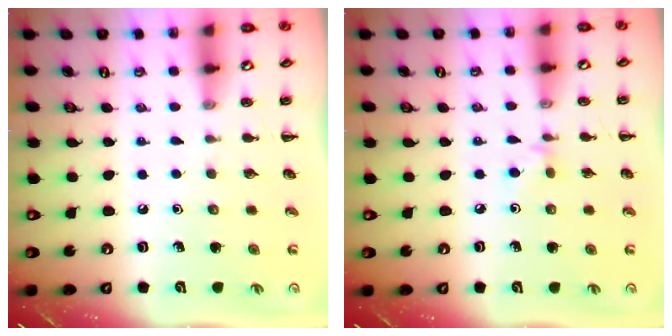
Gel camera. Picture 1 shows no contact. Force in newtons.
{"total": 2.8, "press": 2.6, "slide": 1.0}